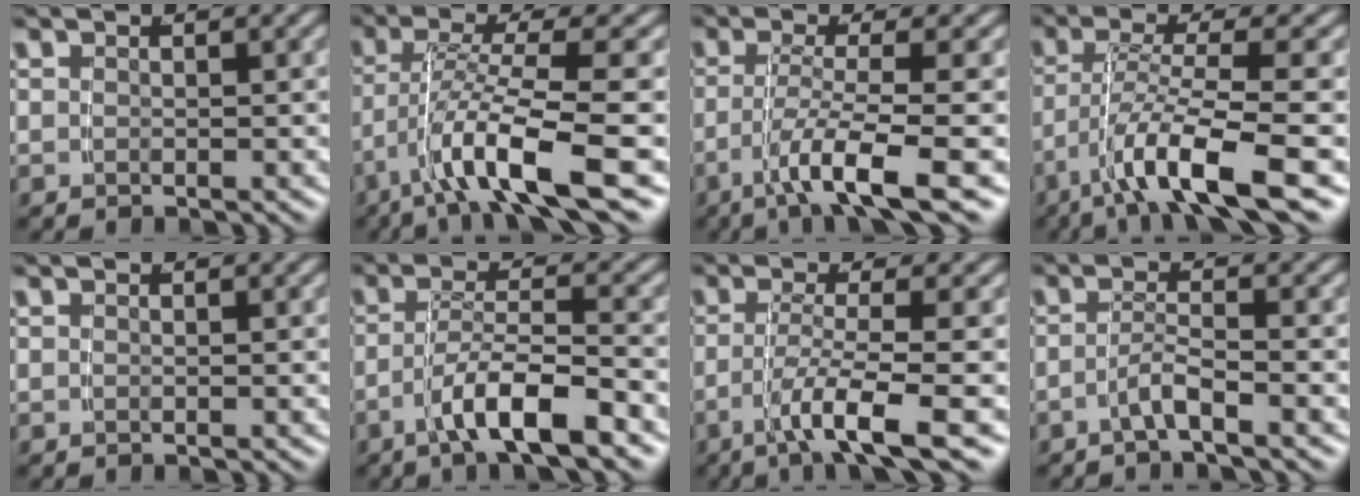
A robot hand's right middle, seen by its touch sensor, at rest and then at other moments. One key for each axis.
{"total": 6.5, "fx": -2.9, "fy": 1.0, "fz": 5.7, "tx": -0.114, "ty": -0.018, "tz": -0.035}
{"total": 6.1, "fx": -3.5, "fy": 0.2, "fz": 4.9, "tx": -0.088, "ty": -0.016, "tz": -0.048}
{"total": 6.4, "fx": -3.4, "fy": 0.8, "fz": 5.3, "tx": -0.107, "ty": -0.021, "tz": -0.042}
{"total": 0.0}
{"total": 4.7, "fx": -2.9, "fy": 0.2, "fz": 3.7, "tx": -0.059, "ty": 0.002, "tz": -0.049}
{"total": 5.5, "fx": -3.0, "fy": 0.0, "fz": 4.6, "tx": -0.084, "ty": -0.015, "tz": -0.040}
{"total": 2.5, "fx": -2.0, "fy": -0.6, "fz": 1.4, "tx": -0.026, "ty": 0.000, "tz": -0.034}